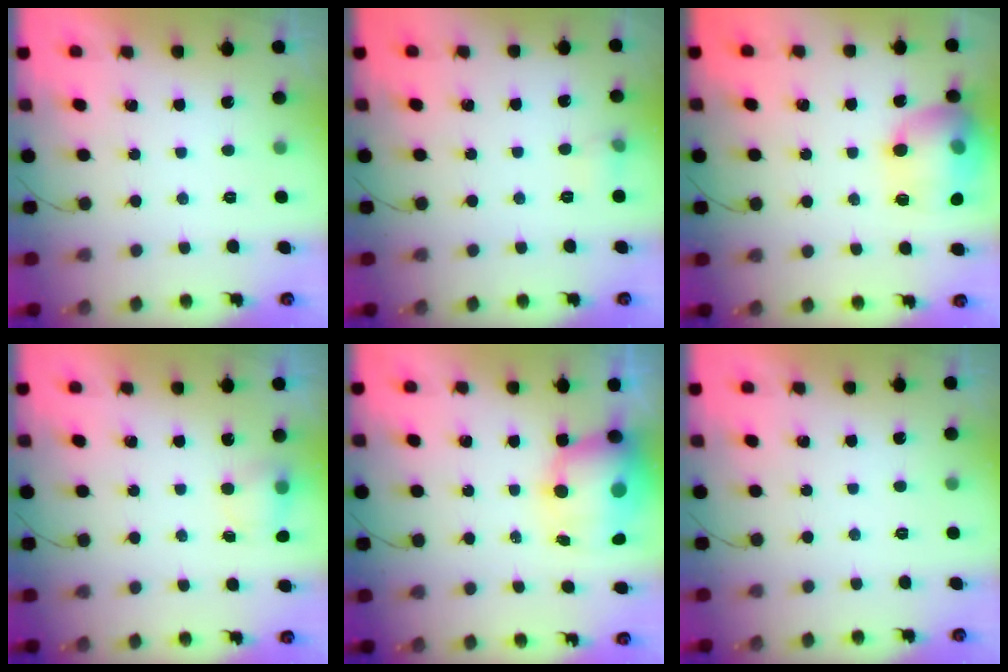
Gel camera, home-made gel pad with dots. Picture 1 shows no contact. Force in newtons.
{"total": 5.1, "press": 4.8, "slide": 1.6}
{"total": 16.5, "press": 16.5, "slide": 1.3}
{"total": 4.2, "press": 4.0, "slide": 1.0}
{"total": 12.5, "press": 12.2, "slide": 3.0}
{"total": 0.0}